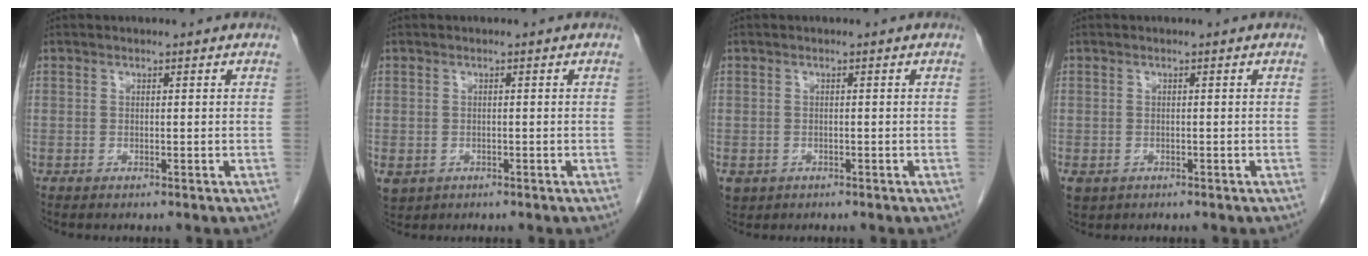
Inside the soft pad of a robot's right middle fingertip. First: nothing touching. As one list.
[{"total": 4.4, "force": [-1.9, 3.7, 1.5], "torque": [-0.038, -0.005, -0.023]}, {"total": 2.9, "force": [-1.5, 2.4, 0.8], "torque": [-0.013, -0.001, -0.020]}, {"total": 3.5, "force": [-1.8, 2.7, 1.2], "torque": [-0.026, -0.004, -0.025]}]